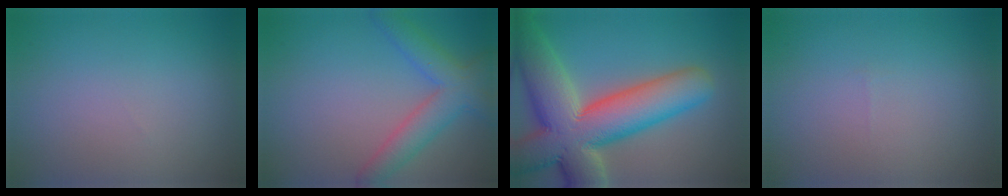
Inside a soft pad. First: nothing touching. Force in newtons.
{"total": 4.6, "press": 4.6, "slide": 0.1}
{"total": 13.7, "press": 13.6, "slide": 1.1}
{"total": 0.0}